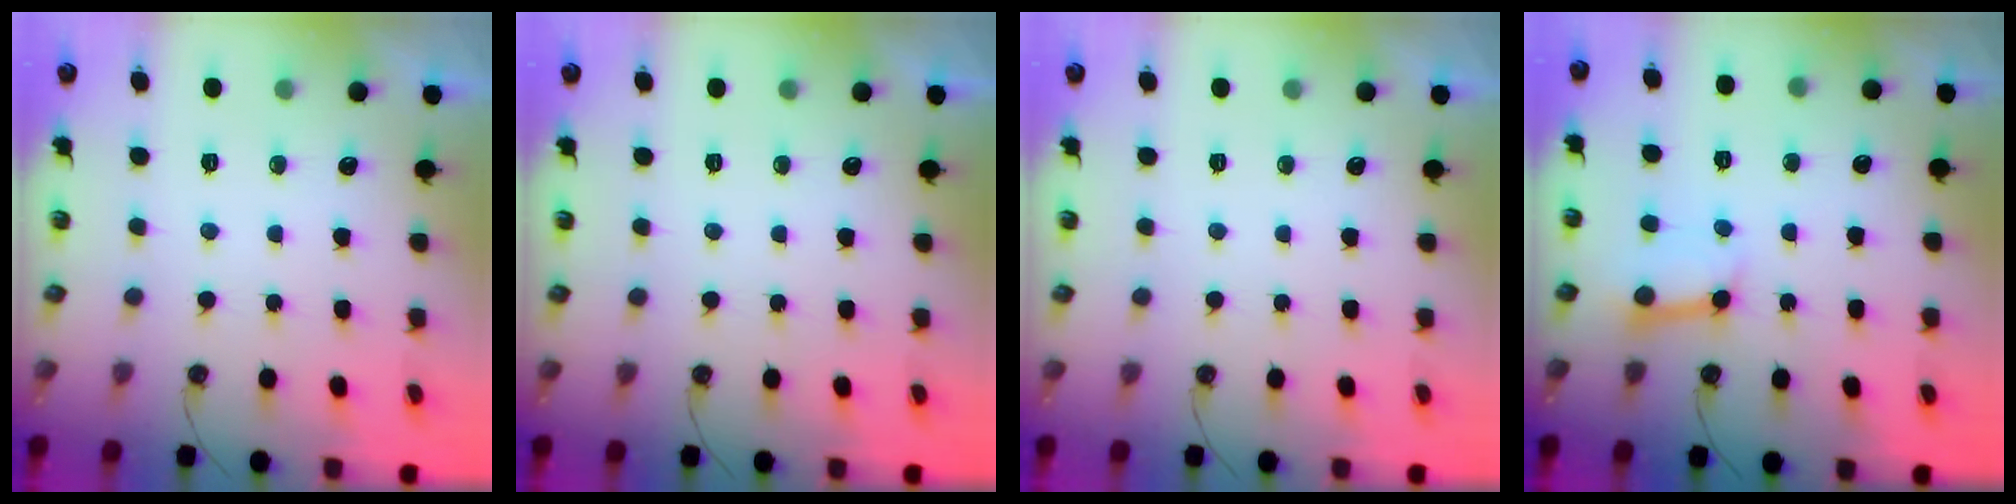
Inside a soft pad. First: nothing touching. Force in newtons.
{"total": 0.0}
{"total": 0.0}
{"total": 8.4, "press": 8.4, "slide": 1.0}